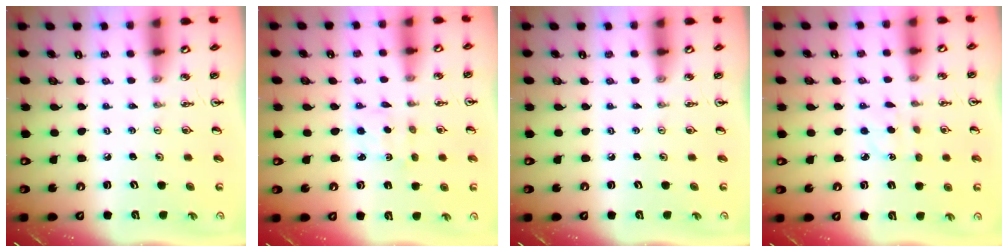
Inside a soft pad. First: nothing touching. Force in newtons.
{"total": 2.5, "press": 2.4, "slide": 0.6}
{"total": 0.0}
{"total": 2.7, "press": 2.6, "slide": 0.4}